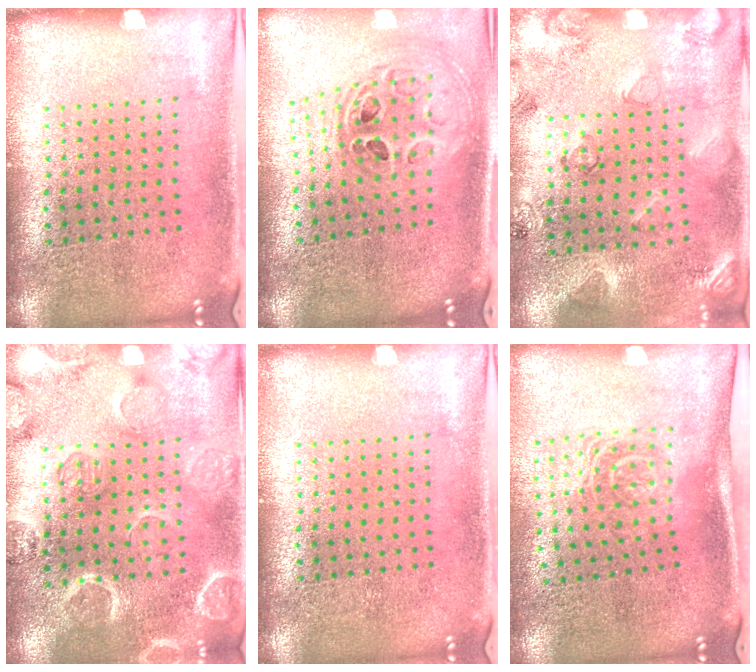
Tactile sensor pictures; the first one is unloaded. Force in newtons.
{"total": 1.2, "press": 1.1, "slide": 0.5}
{"total": 2.2, "press": 1.9, "slide": 1.1}
{"total": 2.5, "press": 2.5, "slide": 0.1}
{"total": 0.0}
{"total": 1.6, "press": 1.2, "slide": 1.1}